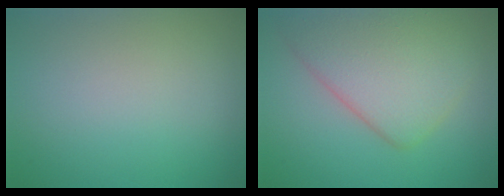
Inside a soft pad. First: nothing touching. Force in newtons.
{"total": 6.6, "press": 6.6, "slide": 0.5}